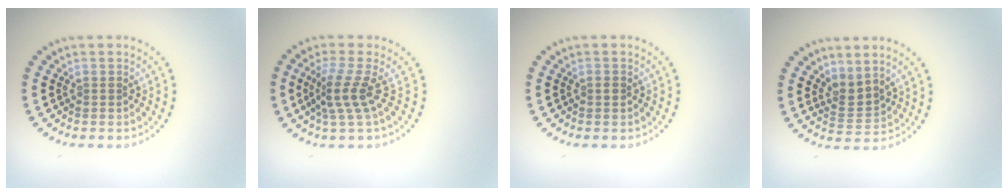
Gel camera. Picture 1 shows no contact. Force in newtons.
{"total": 2.9, "press": 1.9, "slide": 2.2}
{"total": 0.8, "press": 0.8, "slide": 0.1}
{"total": 2.3, "press": 1.5, "slide": 1.8}